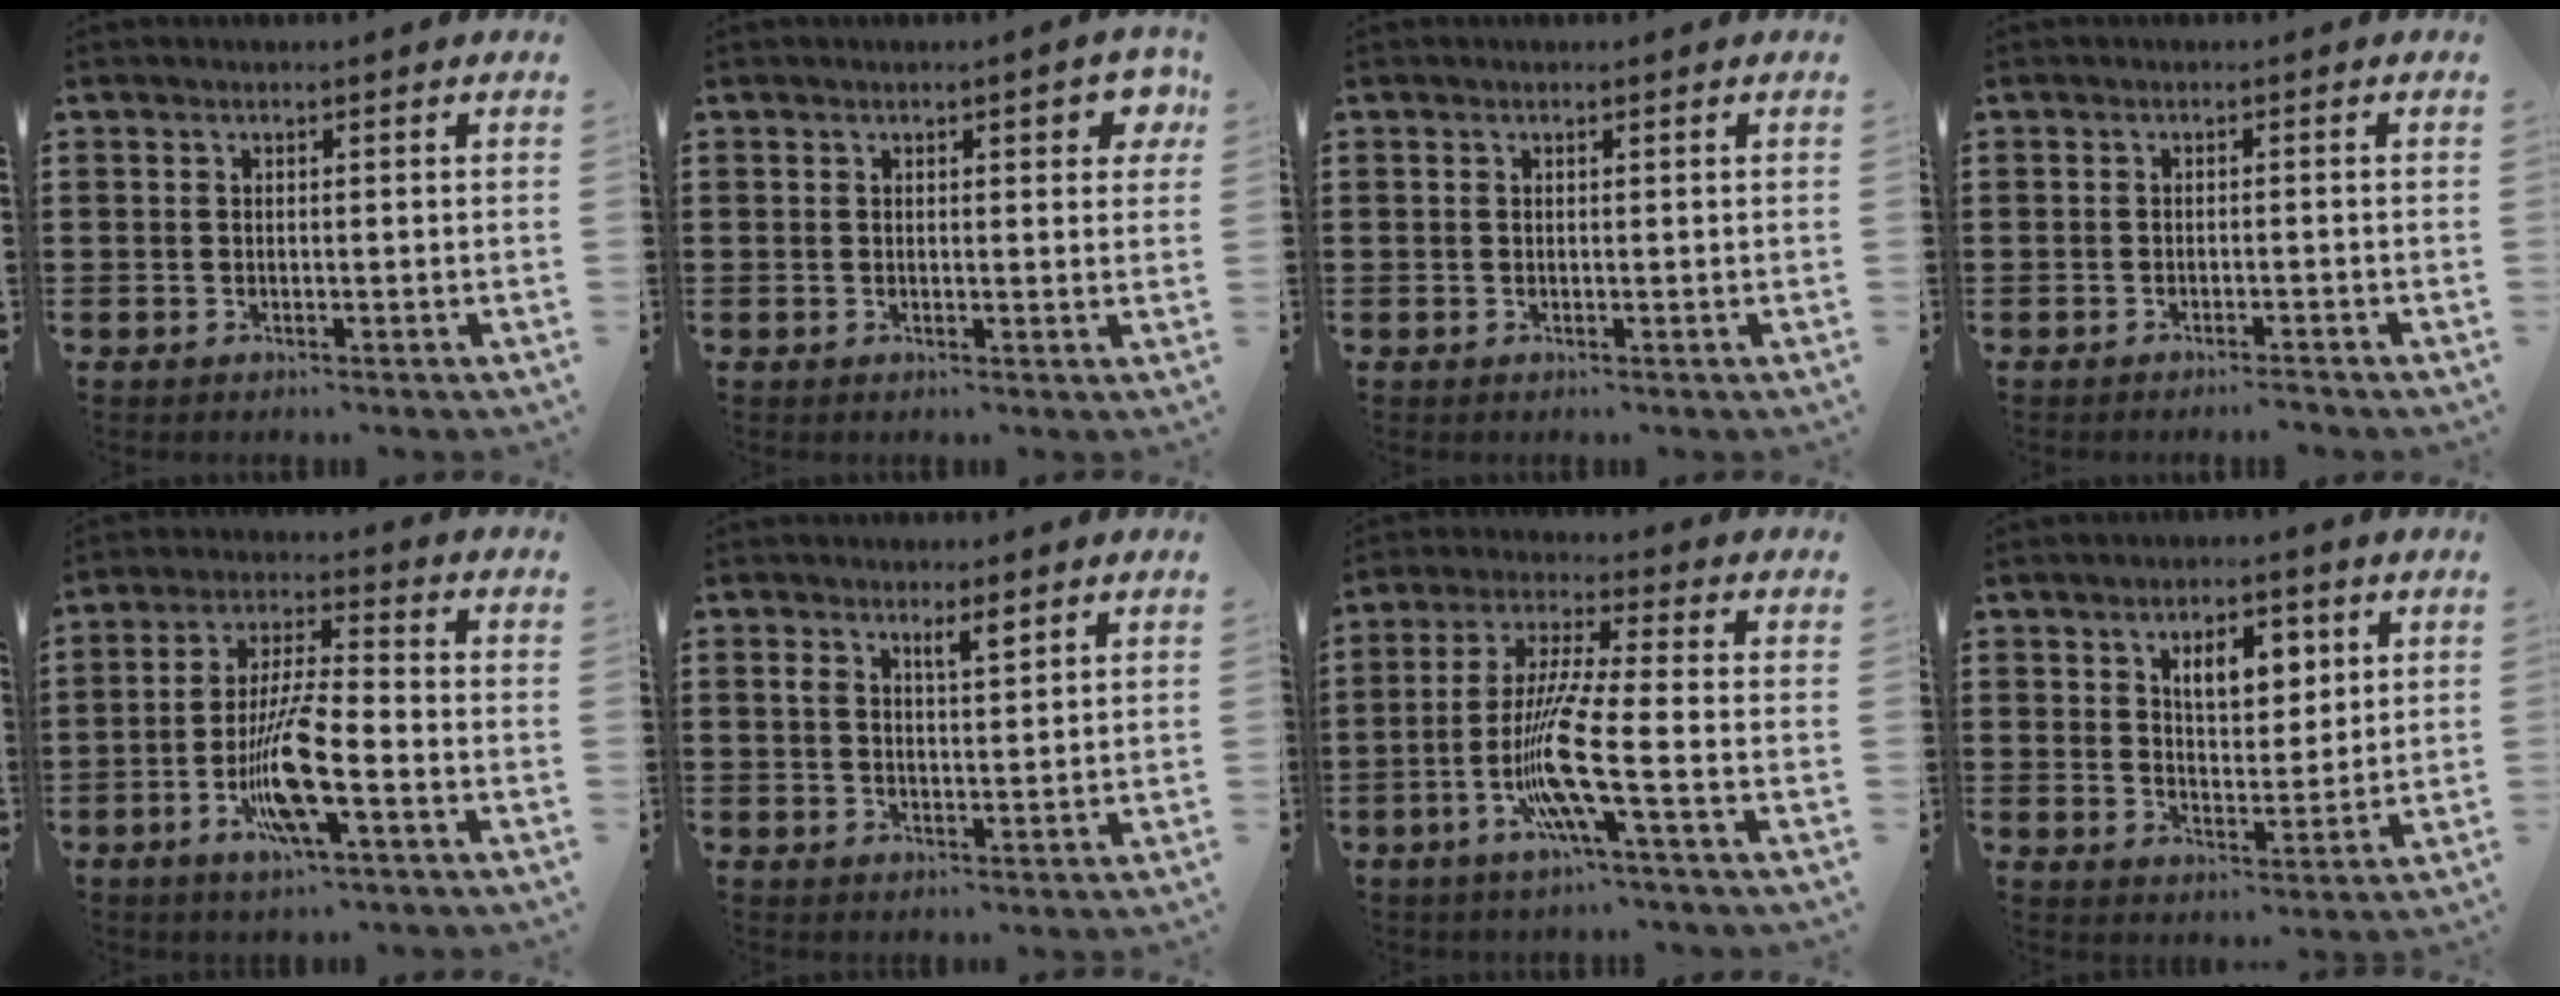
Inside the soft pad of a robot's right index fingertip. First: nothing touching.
{"total": 3.0, "force": [1.4, 1.0, 2.5], "torque": [-0.029, 0.000, 0.016]}
{"total": 0.0}
{"total": 1.3, "force": [-1.2, -0.1, 0.5], "torque": [-0.010, 0.001, -0.024]}
{"total": 9.8, "force": [-3.8, 1.8, 8.9], "torque": [-0.182, -0.011, -0.071]}
{"total": 3.2, "force": [2.1, 0.9, 2.3], "torque": [-0.040, 0.001, 0.034]}
{"total": 10.7, "force": [-3.6, 0.5, 10.1], "torque": [-0.224, -0.023, -0.079]}
{"total": 6.3, "force": [2.9, 3.2, 4.6], "torque": [-0.076, 0.002, 0.045]}